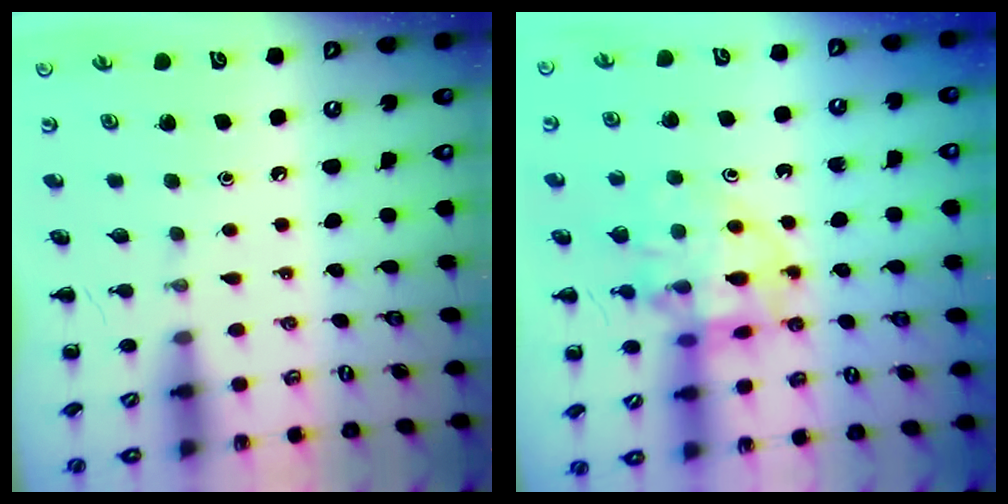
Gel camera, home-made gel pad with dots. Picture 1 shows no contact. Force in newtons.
{"total": 14.2, "press": 13.8, "slide": 3.2}